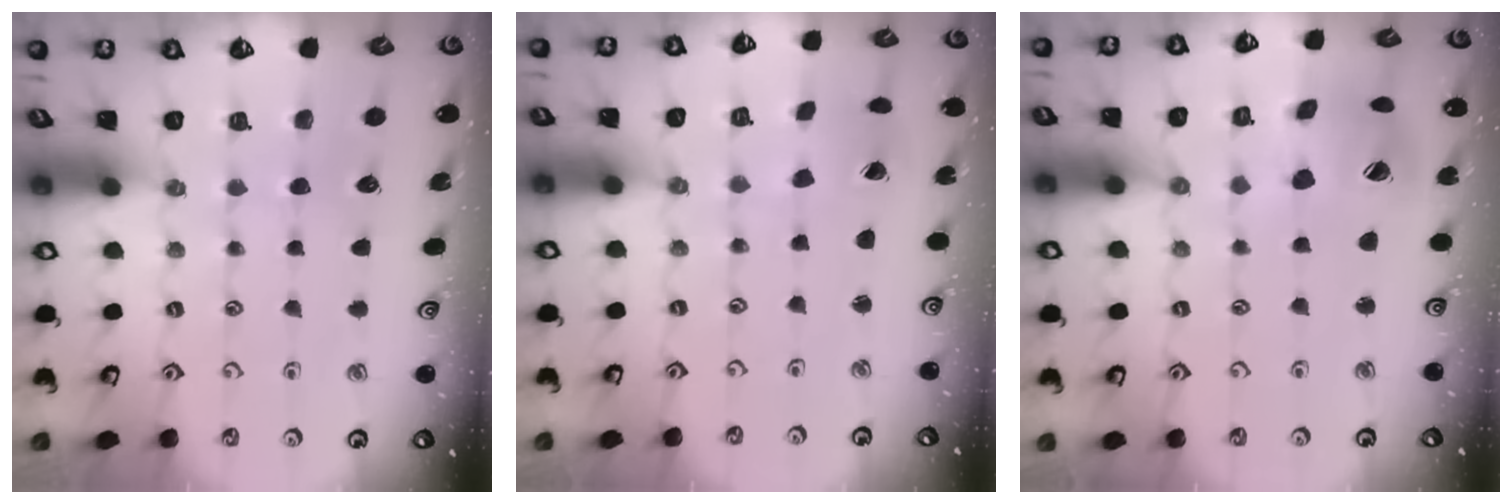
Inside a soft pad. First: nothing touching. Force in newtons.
{"total": 0.7, "press": 0.7, "slide": 0.1}
{"total": 11.4, "press": 11.3, "slide": 1.4}